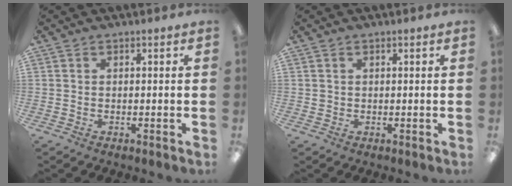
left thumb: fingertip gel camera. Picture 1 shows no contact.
{"total": 1.0, "force": [0.3, 0.9, 0.2], "torque": [-0.006, 0.005, 0.005]}